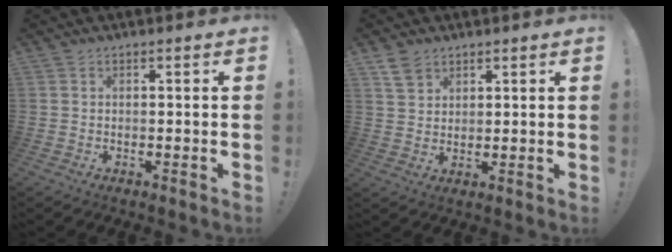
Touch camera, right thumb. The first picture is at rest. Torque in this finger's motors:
{"motor_torque": [0.27, 0.67, -0.08, 0.08, -0.08]}